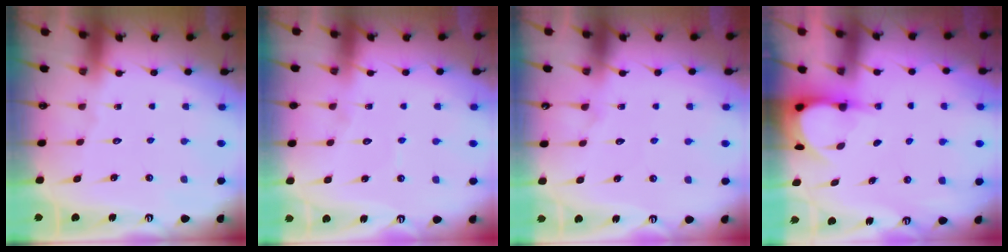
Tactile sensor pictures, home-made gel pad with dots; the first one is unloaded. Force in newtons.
{"total": 3.7, "press": 3.7, "slide": 0.3}
{"total": 5.0, "press": 5.0, "slide": 0.5}
{"total": 3.8, "press": 3.8, "slide": 0.2}